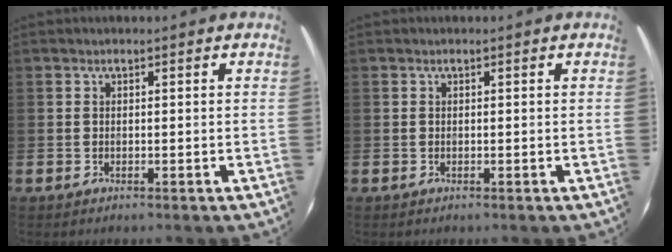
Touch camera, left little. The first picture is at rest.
{"total": 0.0}